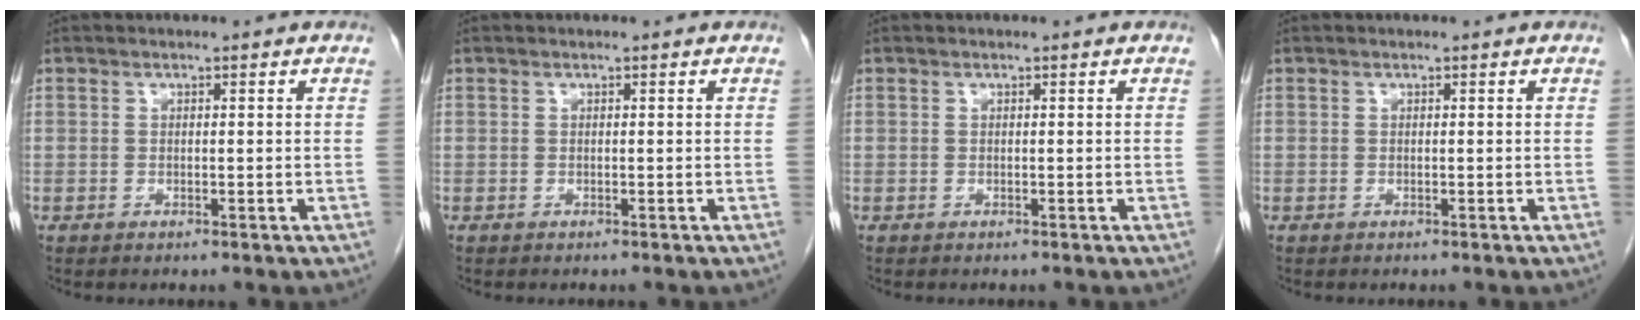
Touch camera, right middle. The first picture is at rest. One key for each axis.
{"total": 0.0}
{"total": 0.0}
{"total": 0.0}